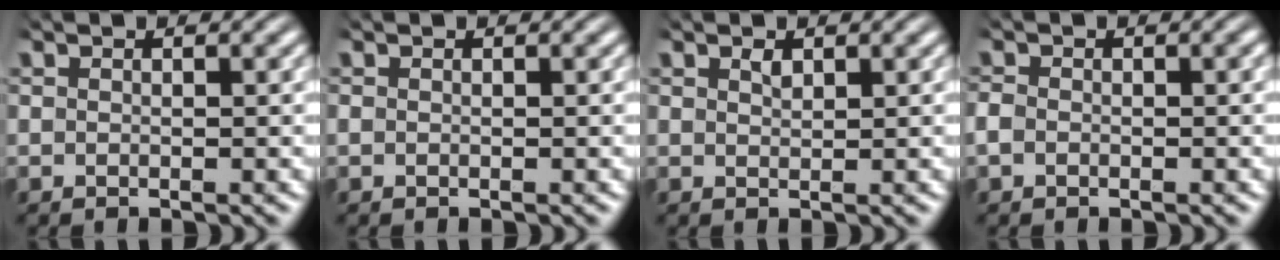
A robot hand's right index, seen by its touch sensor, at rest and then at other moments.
{"total": 0.5, "force": [-0.1, 0.4, 0.3], "torque": [-0.006, -0.002, -0.002]}
{"total": 0.6, "force": [0.4, -0.3, 0.3], "torque": [-0.003, -0.006, 0.015]}
{"total": 1.2, "force": [-0.6, 0.8, 0.7], "torque": [-0.022, -0.005, -0.009]}